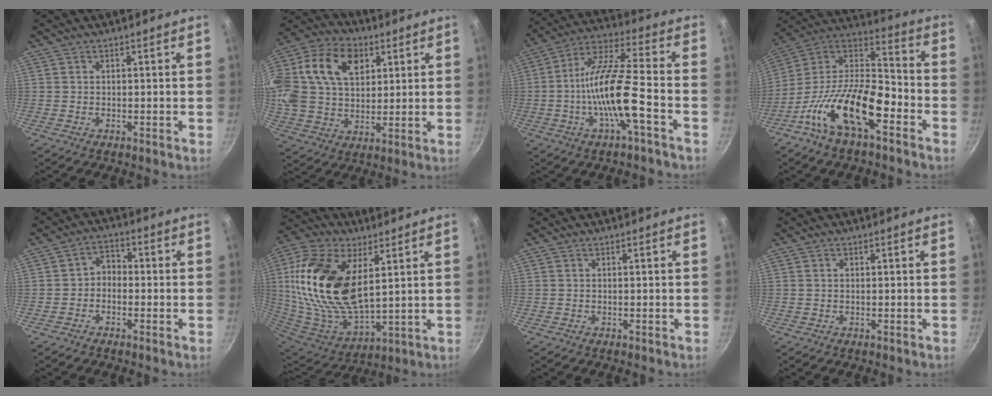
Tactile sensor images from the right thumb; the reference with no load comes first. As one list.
[{"total": 26.7, "force": [9.4, 18.4, 17.0], "torque": [-0.354, 0.024, 0.161]}, {"total": 14.7, "force": [-4.4, 3.1, 13.6], "torque": [-0.254, 0.039, -0.093]}, {"total": 20.8, "force": [-9.4, 9.3, 16.1], "torque": [-0.268, 0.063, -0.192]}, {"total": 3.7, "force": [-1.0, 2.9, 2.0], "torque": [-0.013, 0.022, -0.028]}, {"total": 24.2, "force": [6.4, 13.0, 19.3], "torque": [-0.380, -0.031, 0.124]}, {"total": 0.0}, {"total": 0.6, "force": [0.2, 0.4, 0.3], "torque": [-0.006, 0.002, 0.003]}]